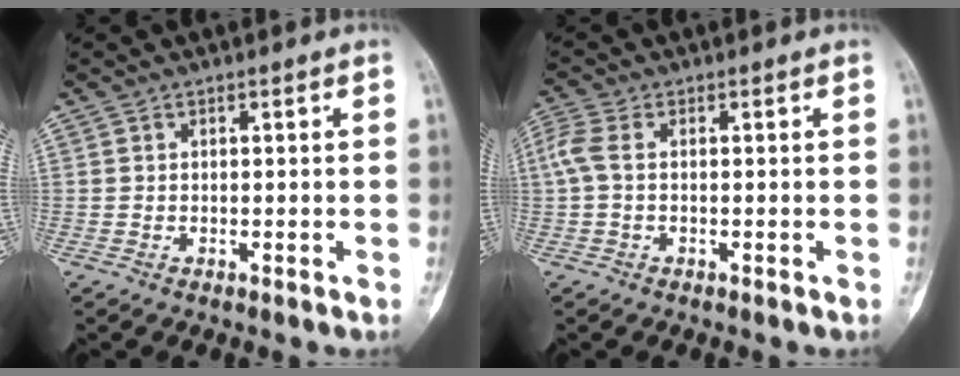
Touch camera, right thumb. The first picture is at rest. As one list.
[{"total": 3.9, "force": [0.2, 1.9, 3.4], "torque": [-0.105, 0.011, -0.002]}]